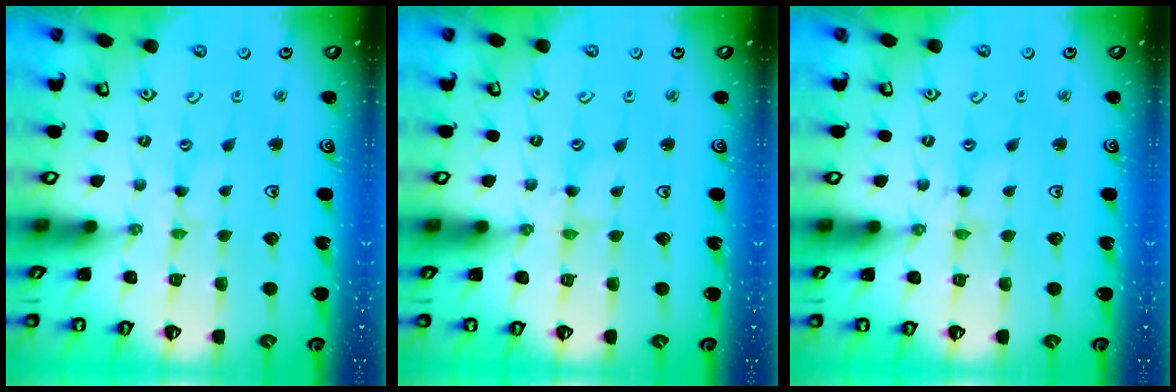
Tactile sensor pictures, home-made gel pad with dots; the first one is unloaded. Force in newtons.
{"total": 1.7, "press": 1.7, "slide": 0.2}
{"total": 1.6, "press": 1.6, "slide": 0.3}